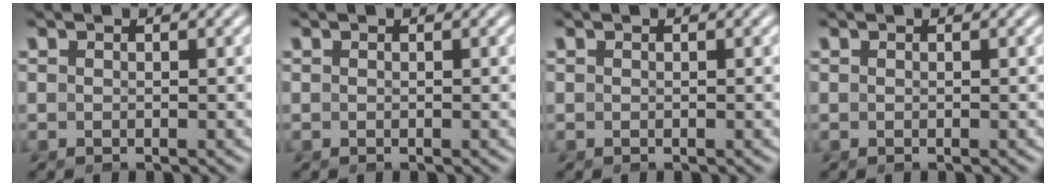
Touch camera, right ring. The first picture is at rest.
{"total": 0.0}
{"total": 0.0}
{"total": 0.0}